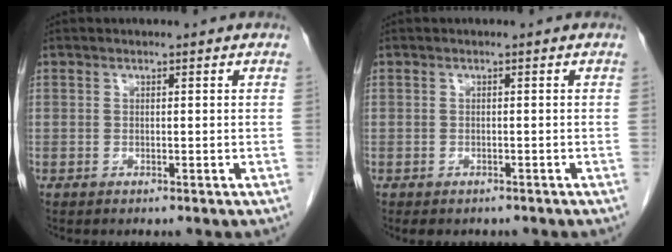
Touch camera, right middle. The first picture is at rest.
{"total": 3.6, "force": [-3.1, 0.8, 1.6], "torque": [-0.019, -0.008, -0.042]}